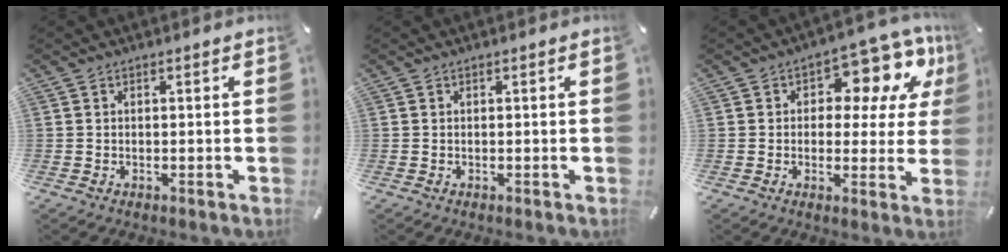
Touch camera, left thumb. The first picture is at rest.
{"total": 0.0}
{"total": 12.0, "force": [5.8, 7.2, 7.6], "torque": [-0.092, -0.043, 0.101]}